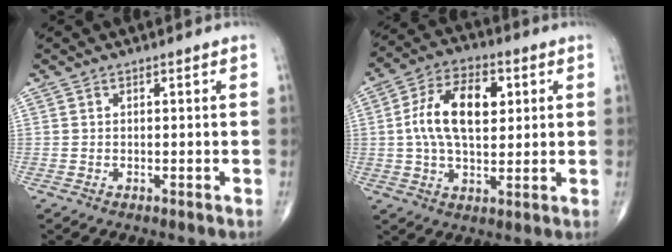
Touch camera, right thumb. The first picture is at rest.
{"total": 14.0, "force": [2.4, 7.8, 11.3], "torque": [-0.188, 0.010, 0.037]}